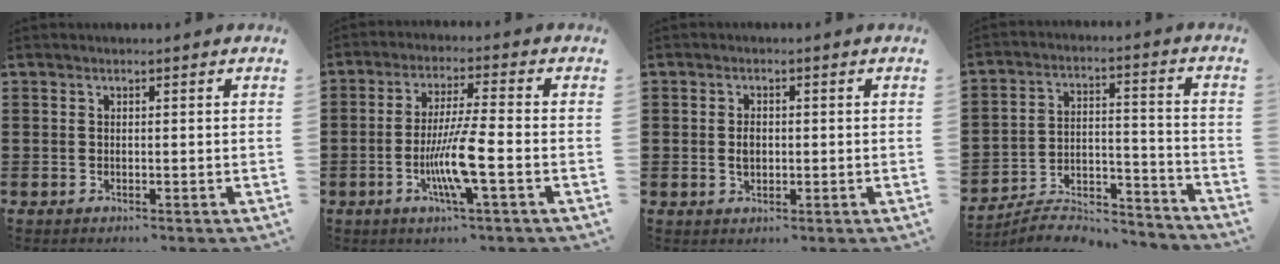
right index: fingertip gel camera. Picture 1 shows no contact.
{"total": 8.4, "force": [-2.7, 0.5, 8.0], "torque": [-0.150, -0.011, -0.053]}
{"total": 2.2, "force": [-0.2, 1.3, 1.8], "torque": [-0.036, 0.004, -0.004]}
{"total": 6.8, "force": [-6.4, 1.3, 2.0], "torque": [-0.031, 0.011, -0.125]}